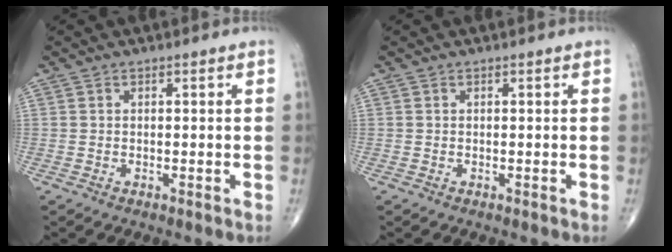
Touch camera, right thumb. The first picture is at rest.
{"total": 0.0}